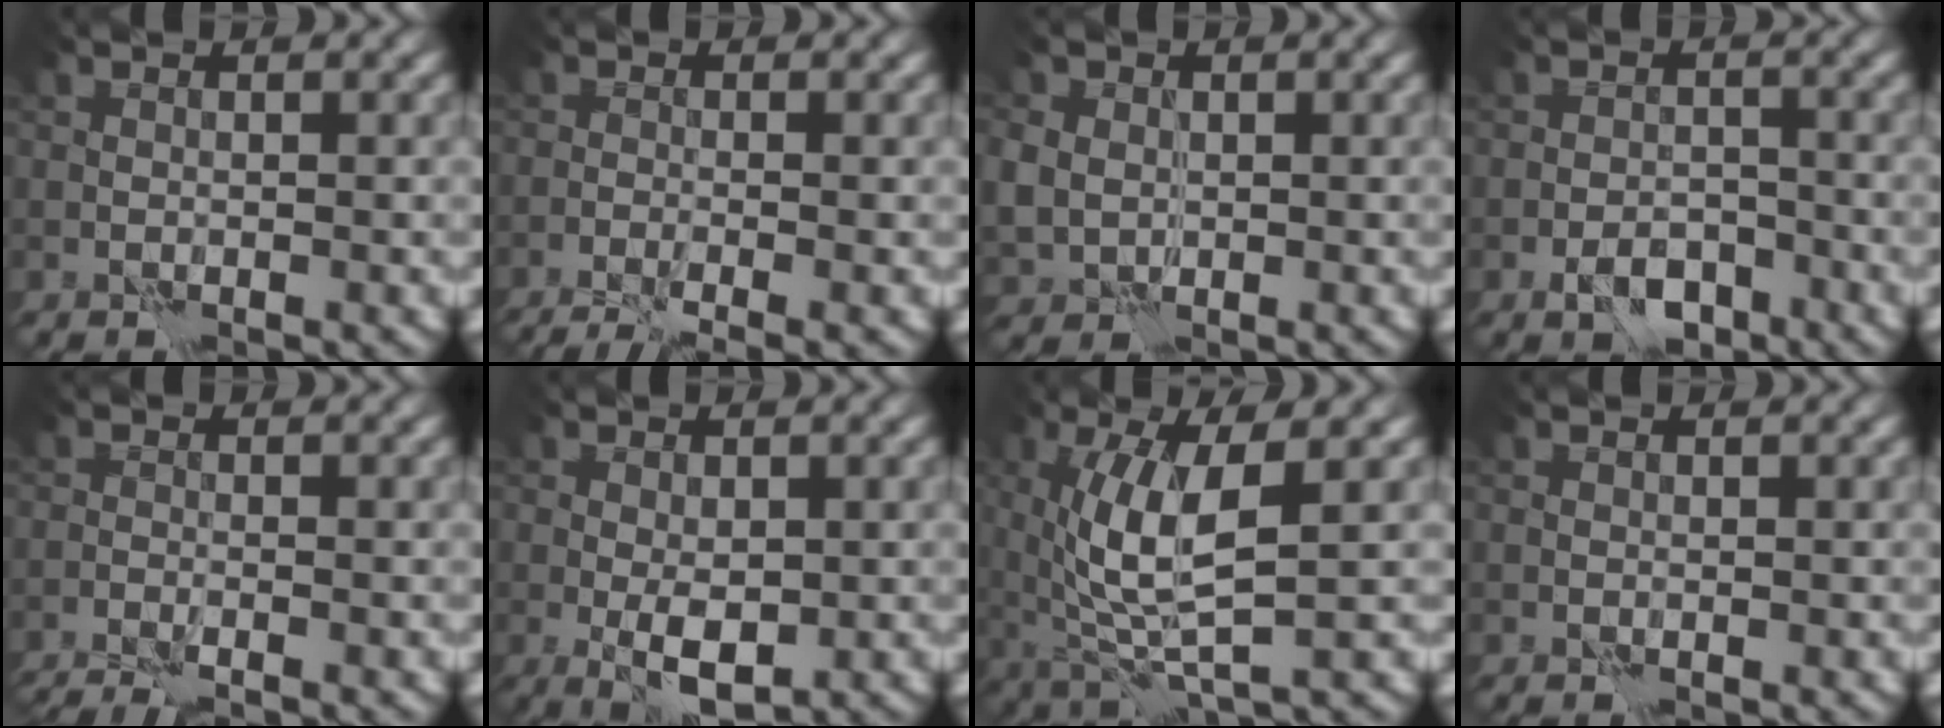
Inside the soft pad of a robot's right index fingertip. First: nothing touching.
{"total": 4.3, "force": [-3.2, 0.6, 2.9], "torque": [-0.048, -0.013, -0.054]}
{"total": 3.2, "force": [0.4, 2.8, 1.4], "torque": [-0.033, 0.003, 0.006]}
{"total": 2.8, "force": [-1.7, 1.5, 1.6], "torque": [-0.022, 0.002, -0.030]}
{"total": 3.6, "force": [-3.2, 0.3, 1.6], "torque": [-0.031, -0.008, -0.054]}
{"total": 3.6, "force": [-0.6, 1.7, 3.1], "torque": [-0.054, -0.006, -0.004]}
{"total": 6.3, "force": [1.3, 1.6, 5.9], "torque": [-0.131, -0.006, 0.031]}
{"total": 0.0}